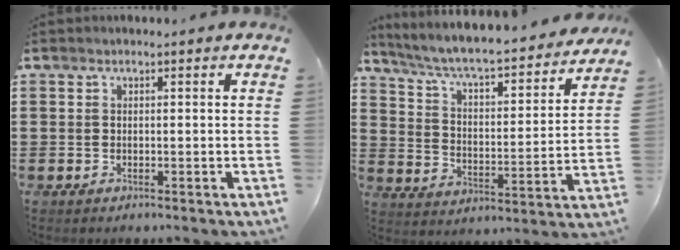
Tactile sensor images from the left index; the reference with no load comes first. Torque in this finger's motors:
{"motor_torque": [2.14, 0.00, -0.48, -0.19]}